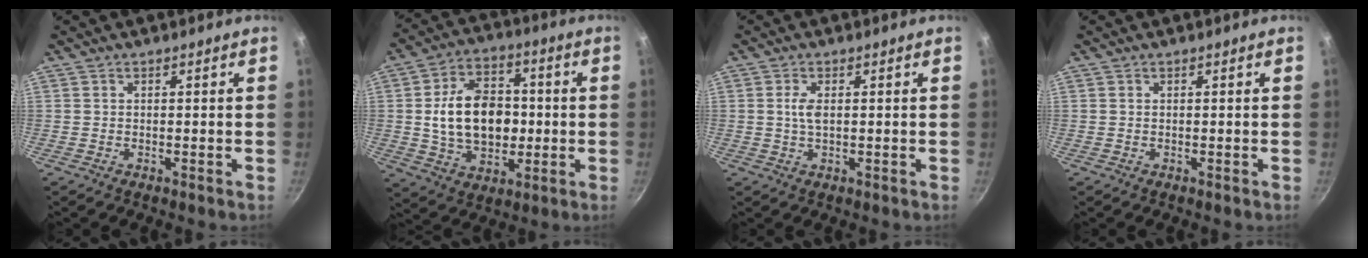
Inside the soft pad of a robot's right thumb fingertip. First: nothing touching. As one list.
[{"total": 16.2, "force": [0.0, 11.4, 11.5], "torque": [-0.160, 0.018, 0.003]}, {"total": 2.7, "force": [0.4, 1.1, 2.4], "torque": [-0.052, 0.002, 0.007]}, {"total": 0.0}]